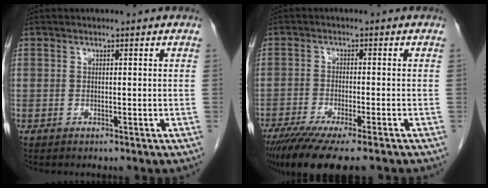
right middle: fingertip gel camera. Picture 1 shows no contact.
{"total": 12.0, "force": [-9.3, 1.4, 7.5], "torque": [-0.114, -0.025, -0.147]}